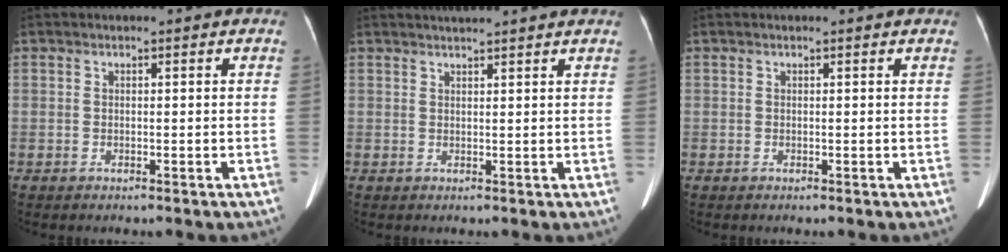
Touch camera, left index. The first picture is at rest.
{"total": 5.0, "force": [4.6, -0.6, 1.9], "torque": [-0.024, 0.023, 0.055]}
{"total": 0.9, "force": [0.8, 0.1, 0.1], "torque": [-0.010, 0.006, 0.006]}